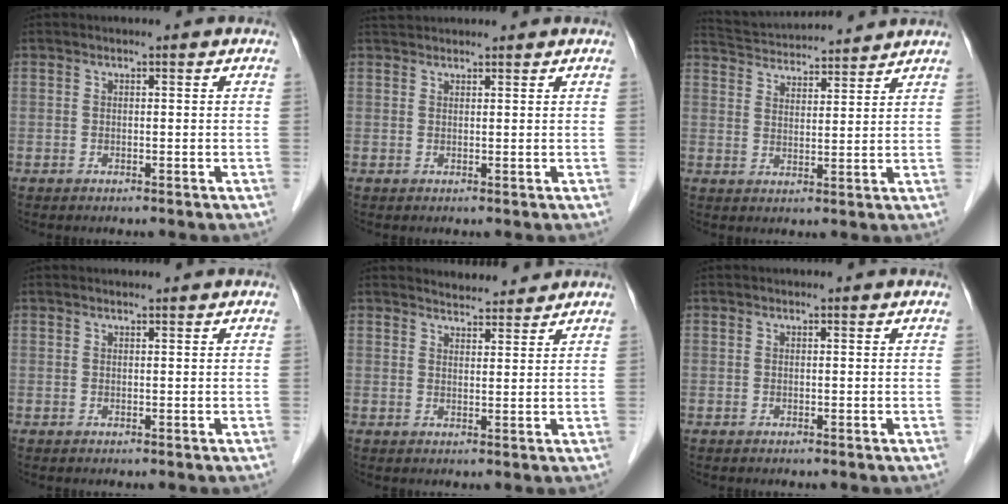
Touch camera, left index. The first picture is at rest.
{"total": 3.1, "force": [3.0, 0.5, 0.7], "torque": [-0.010, 0.032, 0.053]}
{"total": 12.0, "force": [11.5, 1.1, 3.2], "torque": [-0.067, 0.024, 0.183]}
{"total": 0.6, "force": [0.6, -0.1, 0.1], "torque": [-0.006, 0.004, 0.012]}
{"total": 4.2, "force": [4.1, 0.7, 0.2], "torque": [-0.009, 0.008, 0.059]}
{"total": 0.0}